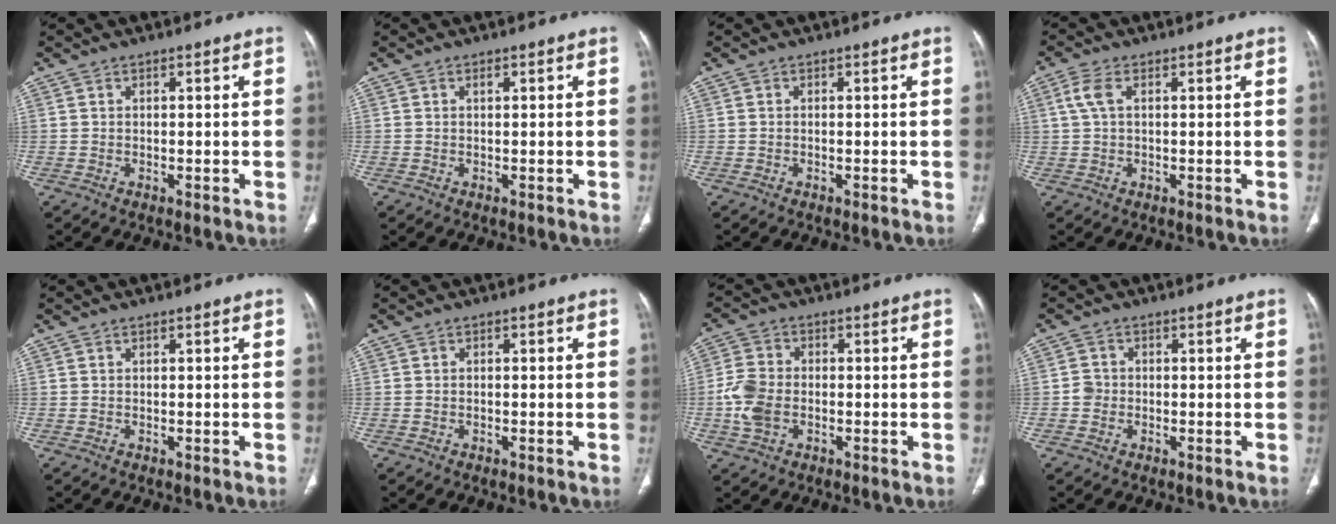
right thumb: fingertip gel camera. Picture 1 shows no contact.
{"total": 0.7, "force": [0.4, 0.3, 0.6], "torque": [-0.007, 0.000, 0.006]}
{"total": 0.0}
{"total": 3.3, "force": [0.9, 1.7, 2.7], "torque": [-0.079, 0.015, 0.018]}
{"total": 0.0}
{"total": 0.0}
{"total": 7.0, "force": [-1.4, 4.9, 4.8], "torque": [-0.108, 0.007, -0.032]}
{"total": 2.0, "force": [-0.4, 1.9, 0.6], "torque": [-0.001, 0.007, -0.011]}